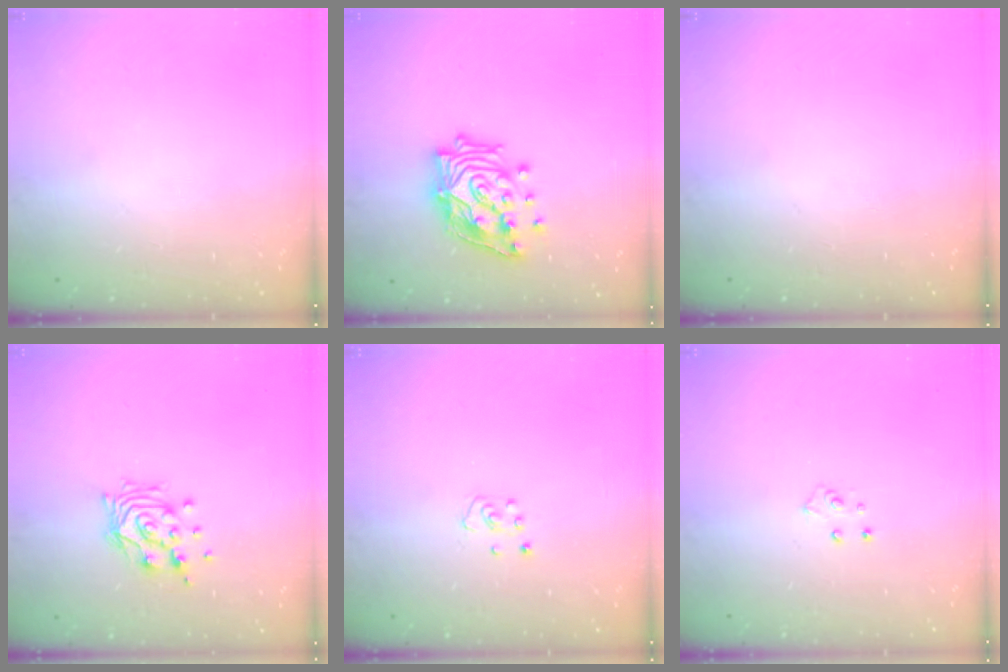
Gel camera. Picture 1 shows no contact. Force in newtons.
{"total": 18.9, "press": 18.7, "slide": 2.6}
{"total": 0.0}
{"total": 11.1, "press": 11.0, "slide": 0.9}
{"total": 3.3, "press": 3.3, "slide": 0.3}
{"total": 4.2, "press": 4.1, "slide": 0.4}